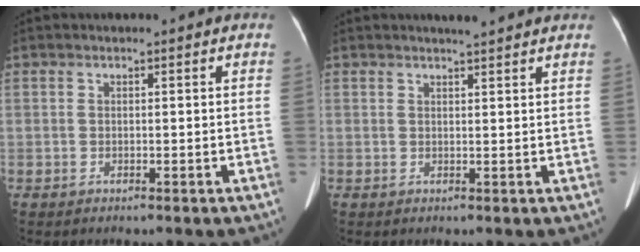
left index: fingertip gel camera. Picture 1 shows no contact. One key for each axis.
{"total": 3.5, "fx": 3.2, "fy": 0.2, "fz": 1.5, "tx": -0.024, "ty": 0.010, "tz": 0.039}